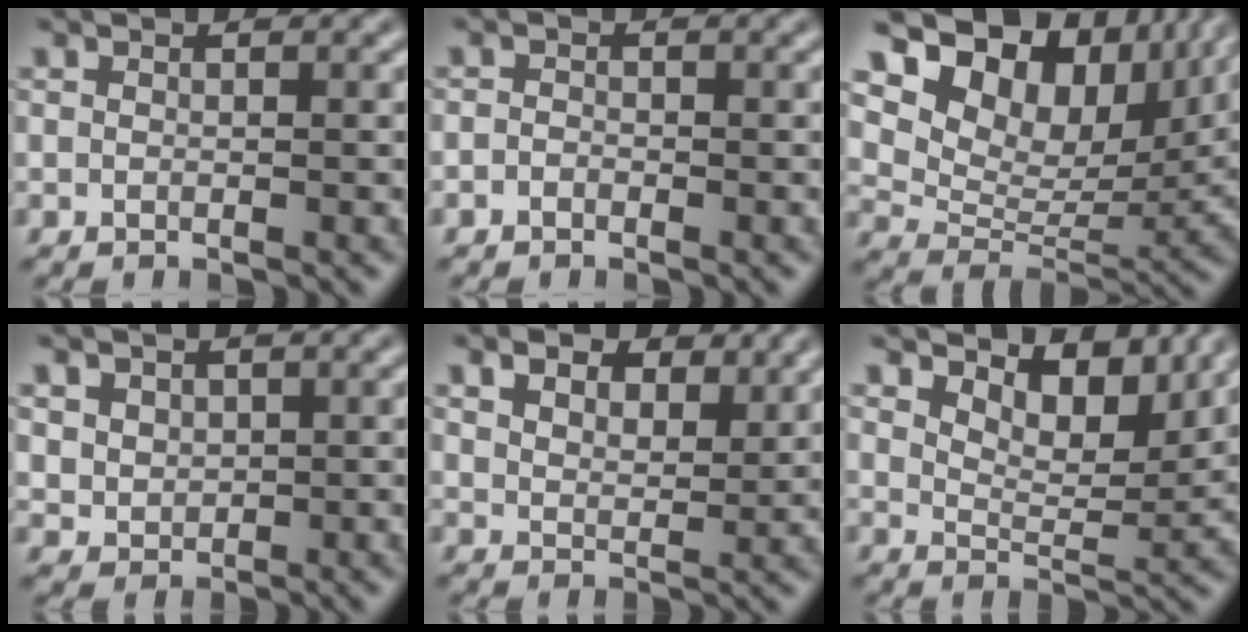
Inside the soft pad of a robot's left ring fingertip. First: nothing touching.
{"total": 0.8, "force": [-0.5, 0.5, 0.3], "torque": [-0.004, -0.001, -0.012]}
{"total": 14.2, "force": [8.0, 8.3, 8.3], "torque": [-0.164, 0.024, 0.144]}
{"total": 2.2, "force": [1.0, 1.8, 0.8], "torque": [-0.027, -0.005, 0.032]}
{"total": 5.6, "force": [3.9, 2.9, 2.6], "torque": [-0.051, 0.006, 0.053]}
{"total": 5.8, "force": [4.6, 2.0, 2.8], "torque": [-0.050, -0.003, 0.063]}